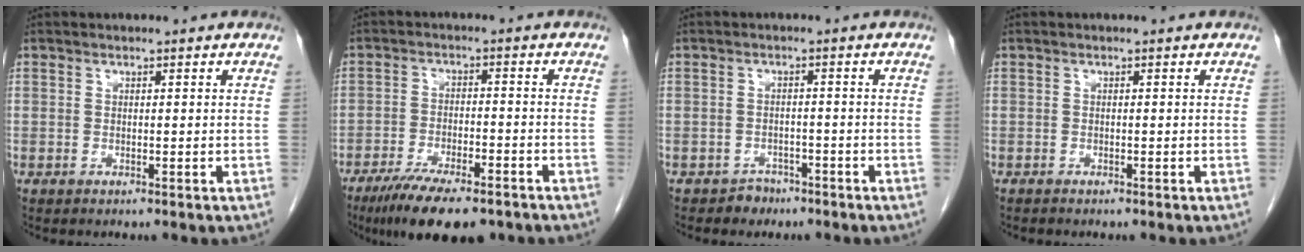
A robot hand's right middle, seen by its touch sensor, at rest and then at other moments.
{"total": 12.1, "force": [-8.9, 3.4, 7.5], "torque": [-0.115, -0.016, -0.141]}
{"total": 2.5, "force": [-1.8, 1.7, 0.1], "torque": [-0.006, 0.008, -0.027]}
{"total": 0.5, "force": [-0.5, 0.2, 0.1], "torque": [-0.009, 0.000, -0.010]}